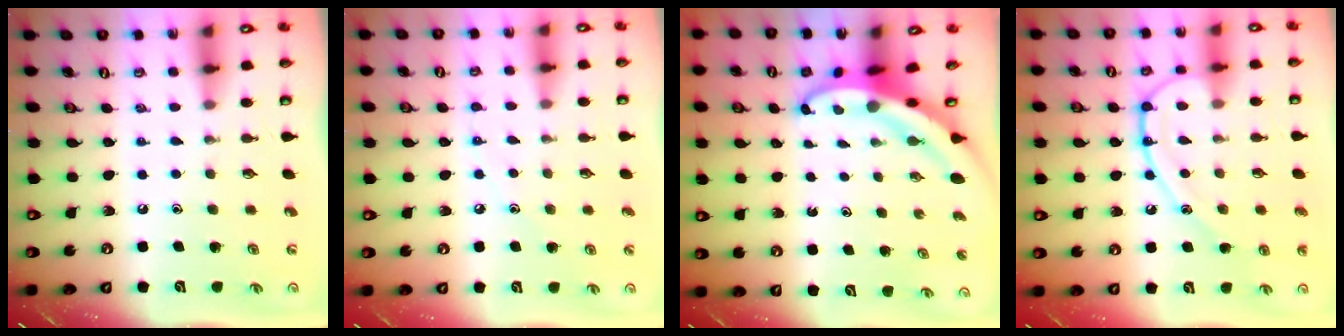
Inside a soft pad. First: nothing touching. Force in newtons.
{"total": 4.8, "press": 4.8, "slide": 0.6}
{"total": 5.1, "press": 5.0, "slide": 0.5}
{"total": 12.0, "press": 12.0, "slide": 0.7}